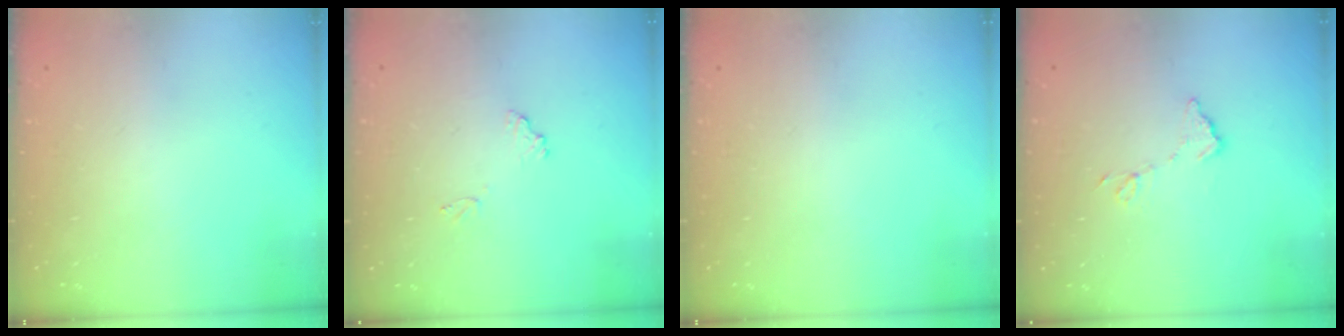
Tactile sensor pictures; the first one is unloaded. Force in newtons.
{"total": 7.7, "press": 7.7, "slide": 0.5}
{"total": 0.0}
{"total": 6.8, "press": 6.8, "slide": 0.1}